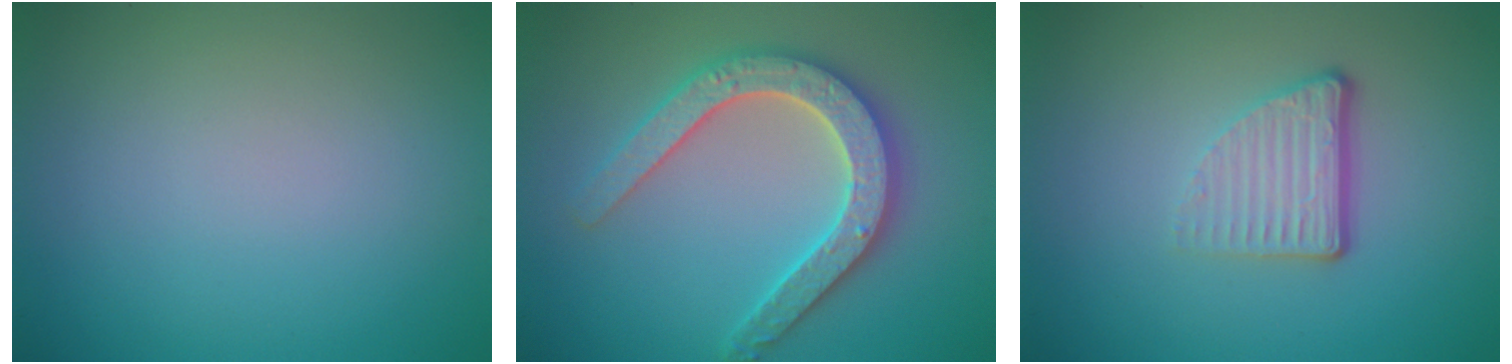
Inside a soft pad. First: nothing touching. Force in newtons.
{"total": 5.3, "press": 5.2, "slide": 1.0}
{"total": 3.7, "press": 2.5, "slide": 2.7}